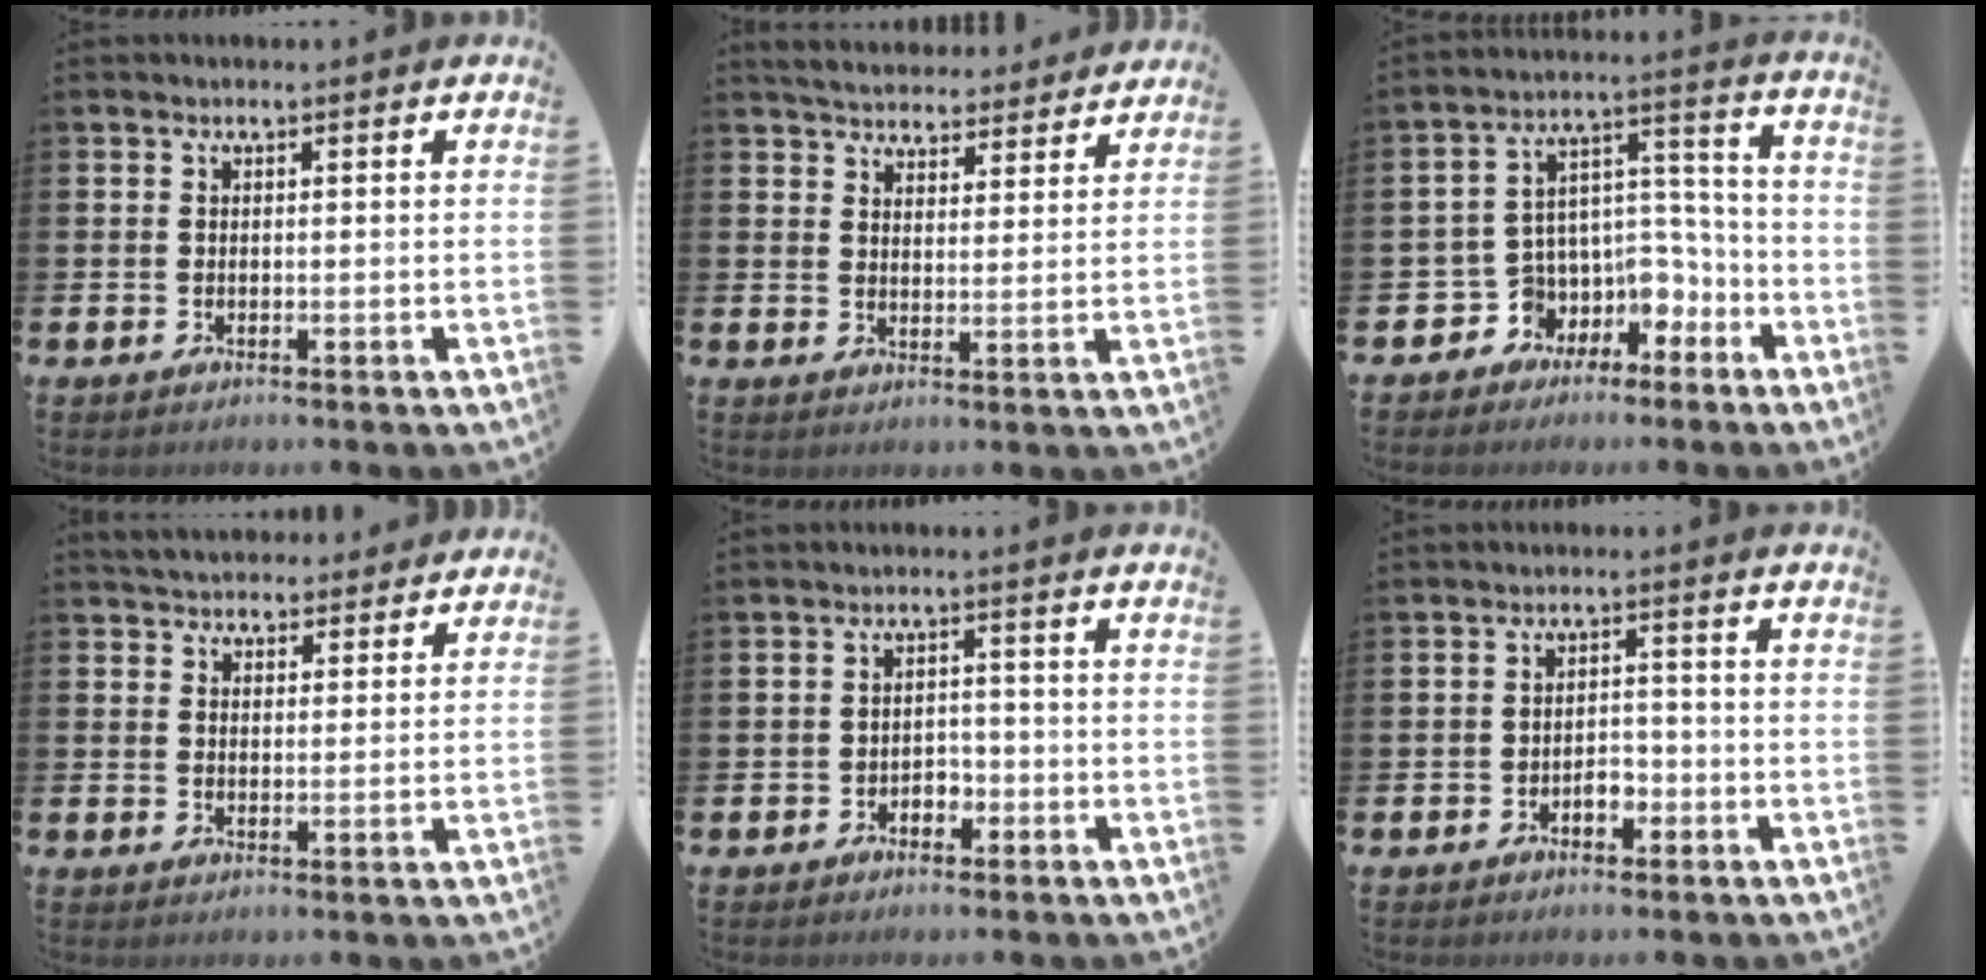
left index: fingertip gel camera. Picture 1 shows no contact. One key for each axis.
{"total": 4.8, "fx": 4.7, "fy": 1.0, "fz": 0.1, "tx": -0.014, "ty": -0.031, "tz": 0.084}
{"total": 6.2, "fx": -2.4, "fy": 5.6, "fz": 1.1, "tx": -0.049, "ty": -0.021, "tz": -0.040}
{"total": 4.4, "fx": 4.3, "fy": 1.1, "fz": 0.0, "tx": -0.009, "ty": -0.020, "tz": 0.078}
{"total": 1.9, "fx": -1.4, "fy": 1.2, "fz": 0.5, "tx": -0.021, "ty": 0.007, "tz": -0.029}
{"total": 2.5, "fx": -1.4, "fy": 1.5, "fz": 1.4, "tx": -0.027, "ty": 0.005, "tz": -0.031}